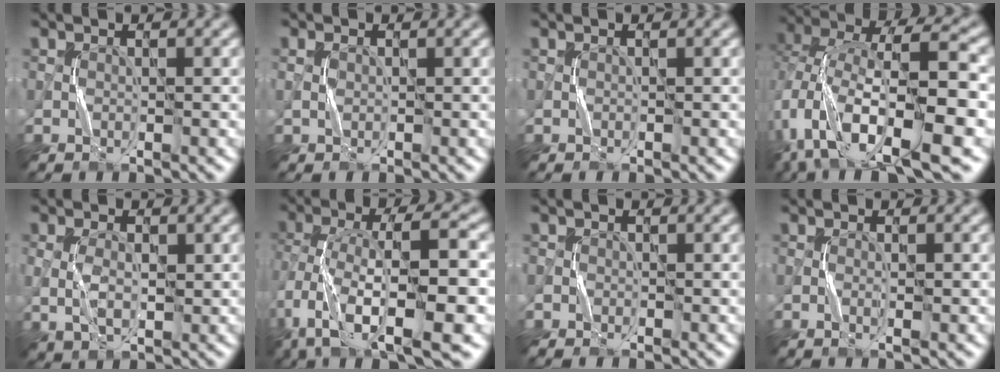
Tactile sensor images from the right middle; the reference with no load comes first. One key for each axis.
{"total": 1.2, "fx": 0.2, "fy": 0.8, "fz": 0.9, "tx": -0.022, "ty": 0.002, "tz": 0.001}
{"total": 0.0}
{"total": 13.4, "fx": -4.1, "fy": 5.6, "fz": 11.5, "tx": -0.215, "ty": 0.001, "tz": -0.069}
{"total": 3.0, "fx": 0.3, "fy": 1.8, "fz": 2.4, "tx": -0.054, "ty": -0.004, "tz": 0.008}
{"total": 11.7, "fx": -3.5, "fy": 4.4, "fz": 10.2, "tx": -0.188, "ty": 0.012, "tz": -0.057}
{"total": 0.7, "fx": -0.4, "fy": 0.5, "fz": -0.1, "tx": 0.005, "ty": -0.002, "tz": -0.009}
{"total": 0.8, "fx": -0.1, "fy": 0.0, "fz": 0.8, "tx": -0.016, "ty": -0.002, "tz": -0.004}